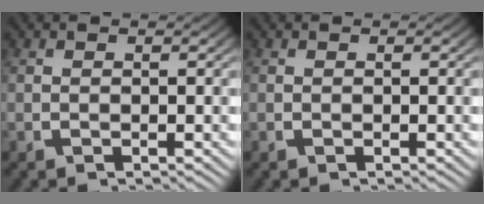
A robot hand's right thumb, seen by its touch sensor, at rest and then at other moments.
{"total": 0.0}